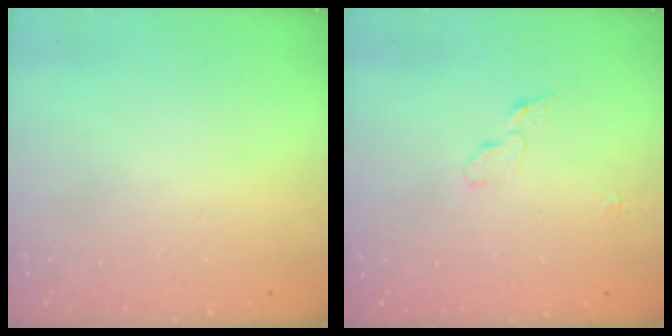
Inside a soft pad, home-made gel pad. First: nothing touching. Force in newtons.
{"total": 4.6, "press": 4.6, "slide": 0.4}